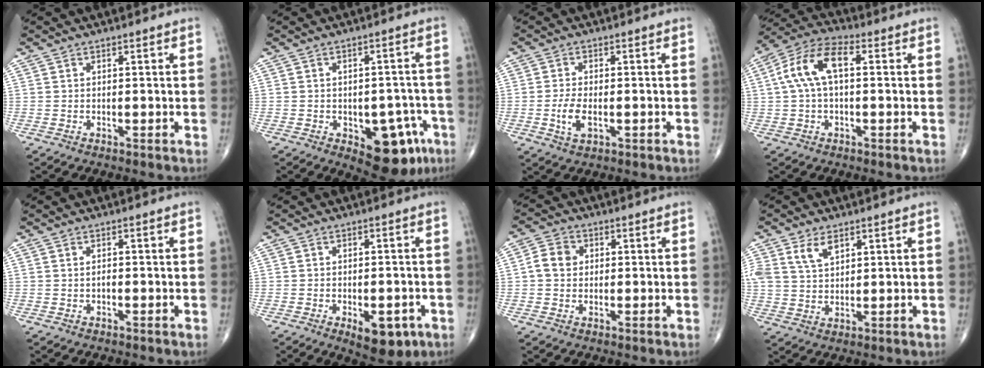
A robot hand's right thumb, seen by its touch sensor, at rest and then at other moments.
{"total": 12.2, "force": [-5.3, 6.5, 8.9], "torque": [-0.070, 0.028, -0.059]}
{"total": 4.5, "force": [-1.1, 2.2, 3.8], "torque": [-0.079, 0.000, -0.020]}
{"total": 10.4, "force": [1.4, 5.1, 8.9], "torque": [-0.186, 0.038, 0.018]}
{"total": 0.8, "force": [-0.1, 0.4, 0.6], "torque": [-0.011, 0.001, -0.001]}
{"total": 7.8, "force": [-3.3, 3.8, 6.0], "torque": [-0.065, 0.005, -0.036]}
{"total": 4.8, "force": [0.4, 4.1, 2.6], "torque": [-0.038, 0.010, 0.001]}
{"total": 6.2, "force": [3.3, 3.6, 3.9], "torque": [-0.070, -0.009, 0.070]}